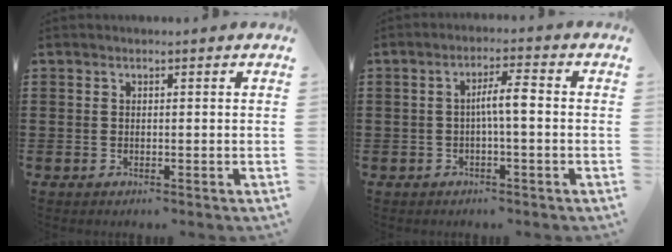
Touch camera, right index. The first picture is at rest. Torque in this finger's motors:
{"motor_torque": [0.90, -0.34, 0.39, 0.09]}